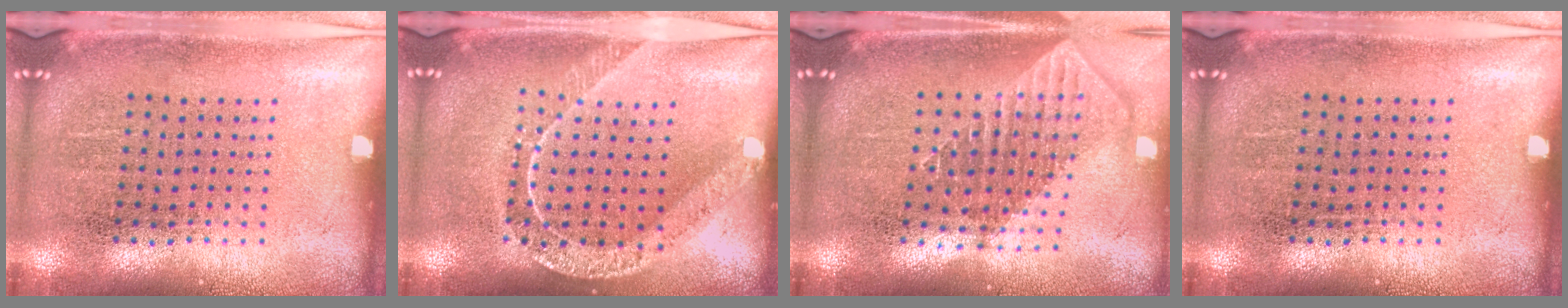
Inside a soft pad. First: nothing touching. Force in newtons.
{"total": 1.7, "press": 1.5, "slide": 0.8}
{"total": 1.8, "press": 1.5, "slide": 1.1}
{"total": 0.0}